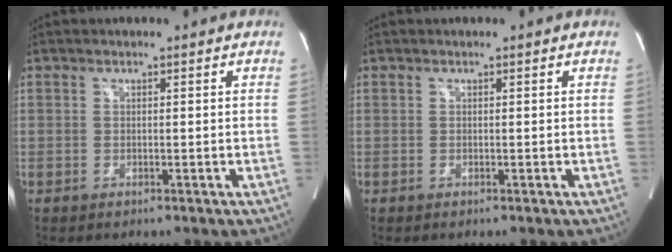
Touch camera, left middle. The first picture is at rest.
{"total": 0.0}